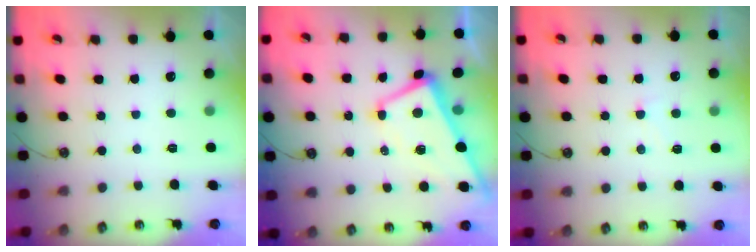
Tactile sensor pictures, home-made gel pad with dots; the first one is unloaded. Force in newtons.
{"total": 1.2, "press": 0.7, "slide": 1.0}
{"total": 0.7, "press": 0.5, "slide": 0.5}